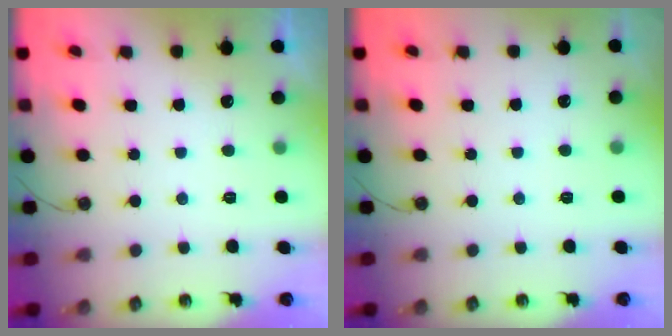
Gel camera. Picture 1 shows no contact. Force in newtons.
{"total": 2.5, "press": 2.5, "slide": 0.3}